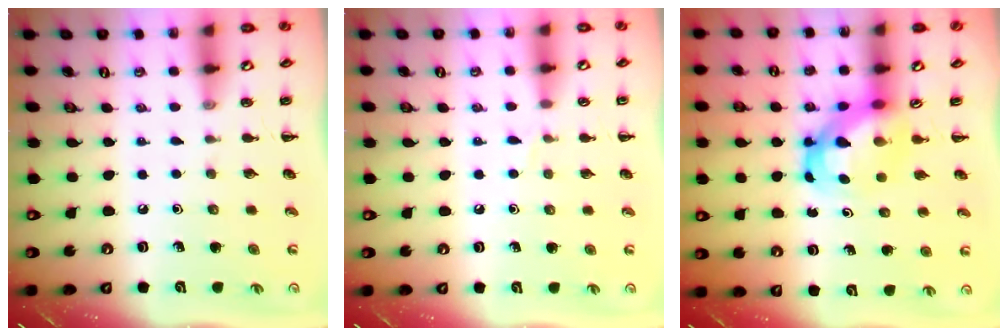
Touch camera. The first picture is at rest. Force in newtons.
{"total": 2.7, "press": 2.5, "slide": 1.0}
{"total": 5.0, "press": 4.8, "slide": 1.3}